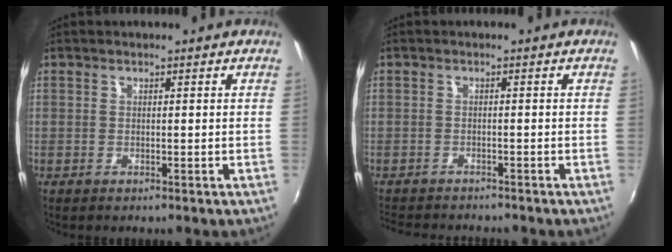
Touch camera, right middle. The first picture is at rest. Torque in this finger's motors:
{"motor_torque": [0.39, -0.49, -0.01, 0.00]}